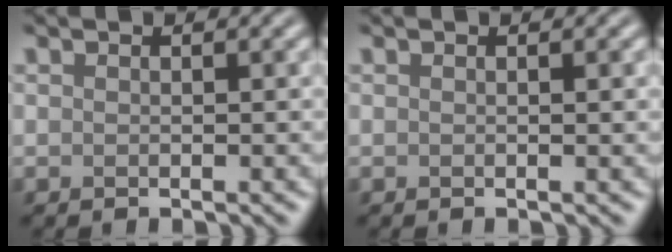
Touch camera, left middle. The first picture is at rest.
{"total": 0.5, "force": [0.1, 0.1, 0.5], "torque": [-0.005, 0.002, -0.001]}